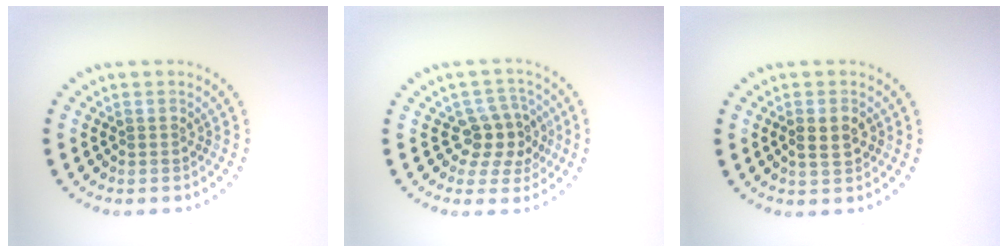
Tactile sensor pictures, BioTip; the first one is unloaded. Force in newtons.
{"total": 3.5, "press": 3.0, "slide": 1.7}
{"total": 2.3, "press": 2.3, "slide": 0.3}